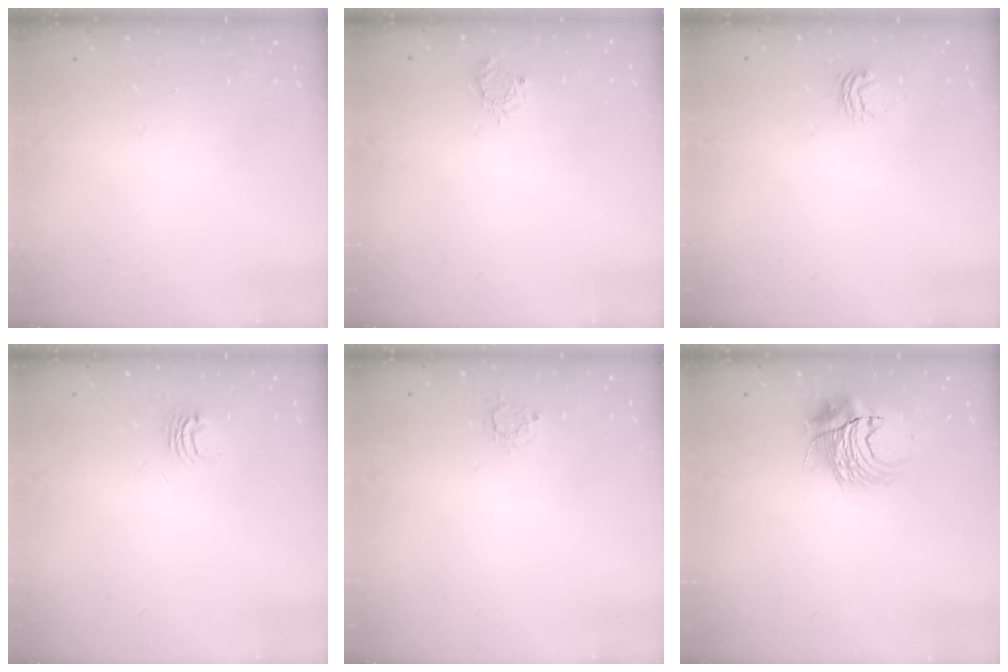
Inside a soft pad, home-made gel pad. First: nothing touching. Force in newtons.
{"total": 4.6, "press": 4.6, "slide": 0.5}
{"total": 4.2, "press": 4.2, "slide": 0.4}
{"total": 4.0, "press": 3.9, "slide": 0.3}
{"total": 2.9, "press": 2.8, "slide": 0.4}
{"total": 10.8, "press": 10.8, "slide": 0.3}